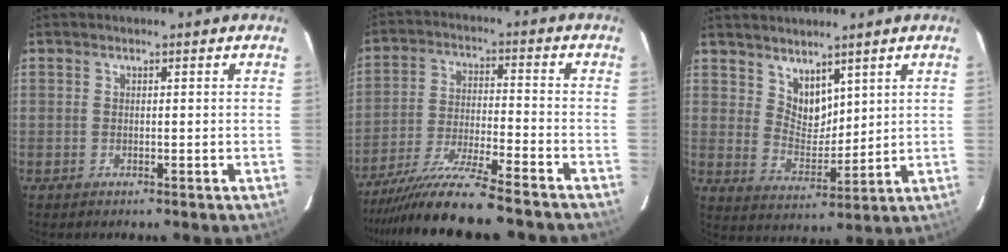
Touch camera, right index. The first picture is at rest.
{"total": 16.8, "force": [-14.8, 0.4, 8.1], "torque": [-0.165, -0.037, -0.250]}
{"total": 6.2, "force": [4.6, 3.5, 2.3], "torque": [-0.030, -0.003, 0.091]}